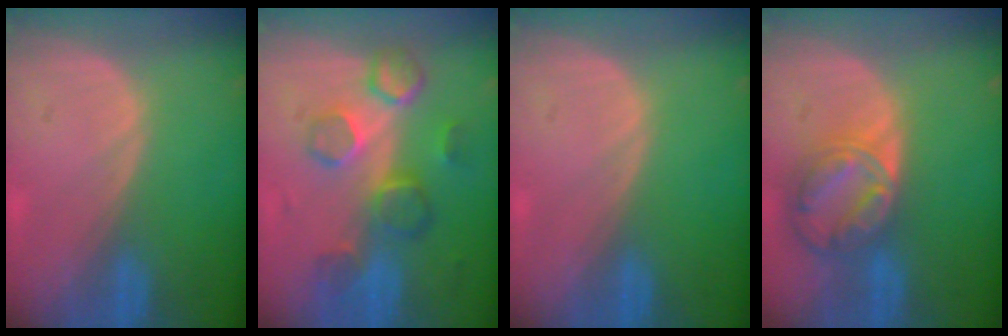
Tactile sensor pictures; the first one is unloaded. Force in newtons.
{"total": 8.5, "press": 7.8, "slide": 3.5}
{"total": 0.0}
{"total": 8.6, "press": 7.3, "slide": 4.5}